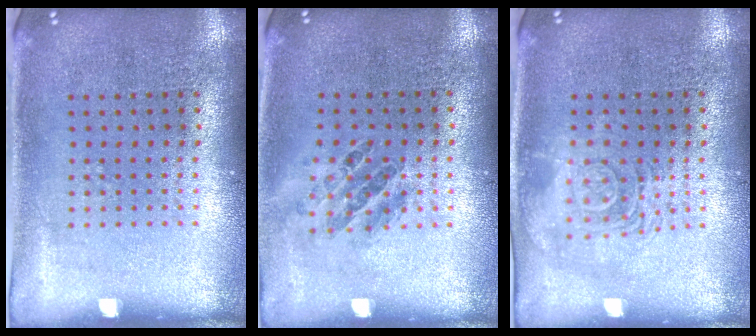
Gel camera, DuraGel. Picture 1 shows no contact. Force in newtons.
{"total": 1.0, "press": 0.8, "slide": 0.5}
{"total": 2.6, "press": 2.6, "slide": 0.4}